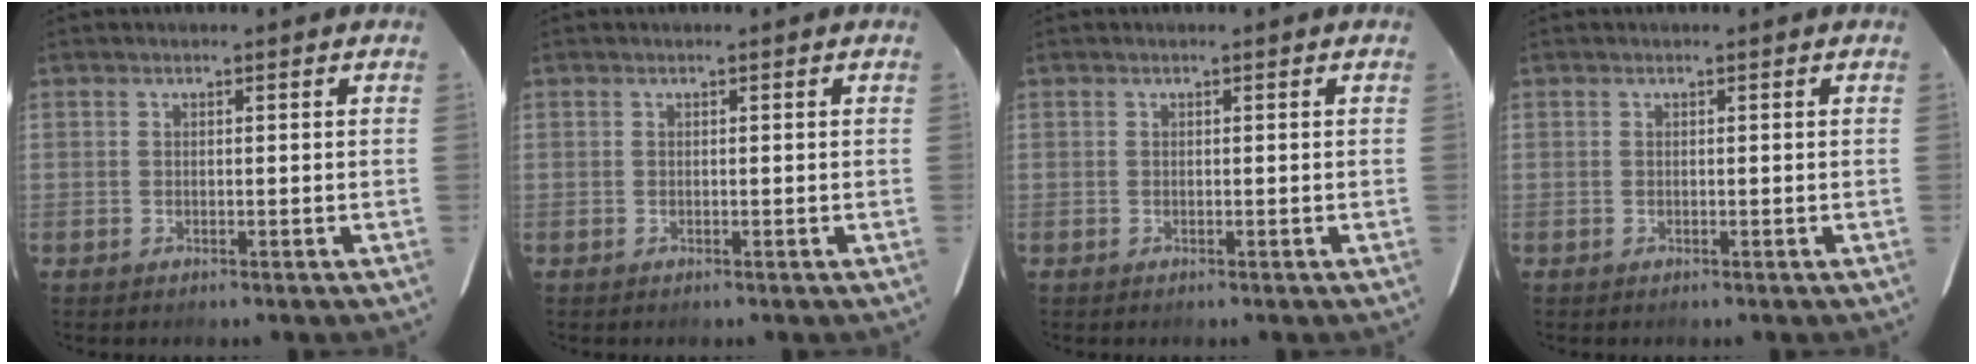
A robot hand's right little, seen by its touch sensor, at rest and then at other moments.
{"total": 0.0}
{"total": 0.0}
{"total": 0.0}